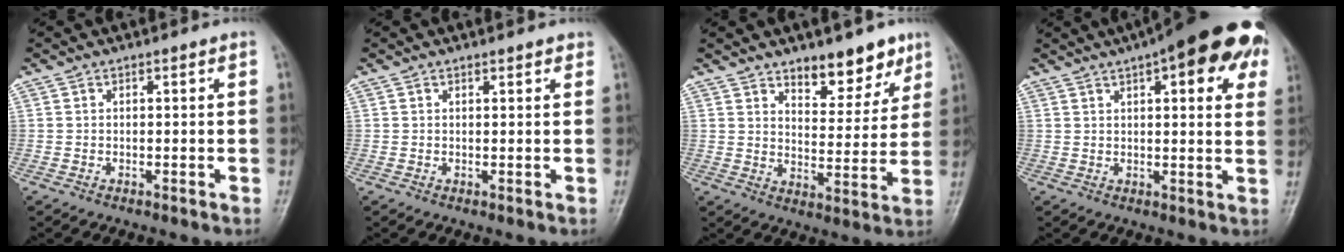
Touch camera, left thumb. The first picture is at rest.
{"total": 1.1, "force": [0.9, 0.4, 0.4], "torque": [-0.001, -0.003, 0.009]}
{"total": 10.2, "force": [7.2, 4.6, 5.5], "torque": [-0.040, -0.049, 0.110]}
{"total": 19.8, "force": [9.3, 6.6, 16.1], "torque": [-0.192, 0.011, 0.114]}